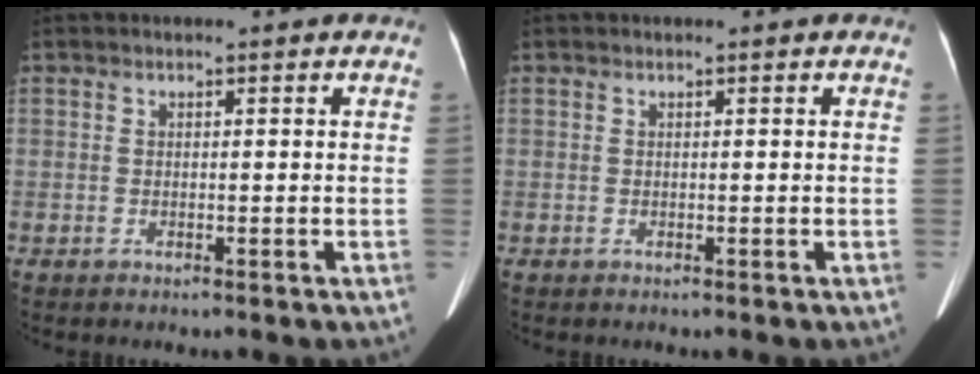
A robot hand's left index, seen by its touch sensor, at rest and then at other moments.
{"total": 0.0}